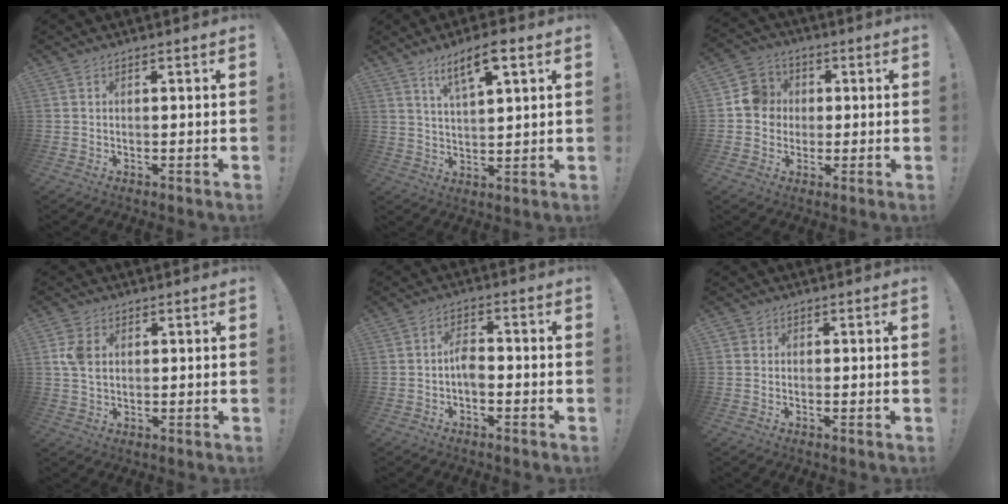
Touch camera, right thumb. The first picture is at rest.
{"total": 8.7, "force": [5.2, 2.3, 6.6], "torque": [-0.110, -0.018, 0.087]}
{"total": 9.2, "force": [0.3, 8.8, 2.7], "torque": [-0.033, 0.017, 0.013]}
{"total": 5.6, "force": [1.4, 4.1, 3.6], "torque": [-0.071, 0.005, 0.027]}
{"total": 4.7, "force": [-1.6, 2.5, 3.6], "torque": [-0.082, 0.006, -0.030]}
{"total": 1.2, "force": [-0.2, 1.2, 0.1], "torque": [-0.010, 0.007, -0.003]}